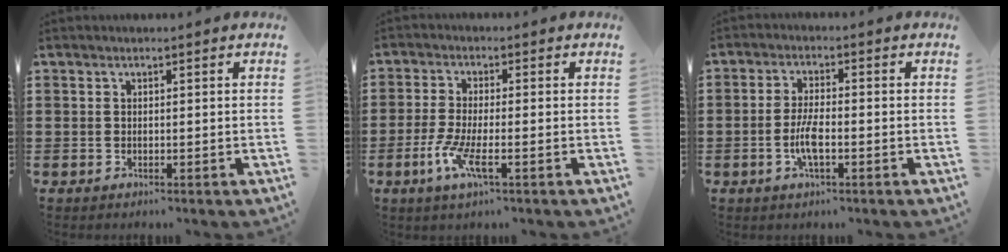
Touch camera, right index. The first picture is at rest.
{"total": 5.6, "force": [-2.5, 1.2, 4.9], "torque": [-0.115, -0.017, -0.050]}
{"total": 4.7, "force": [-1.4, 1.2, 4.3], "torque": [-0.093, -0.003, -0.031]}